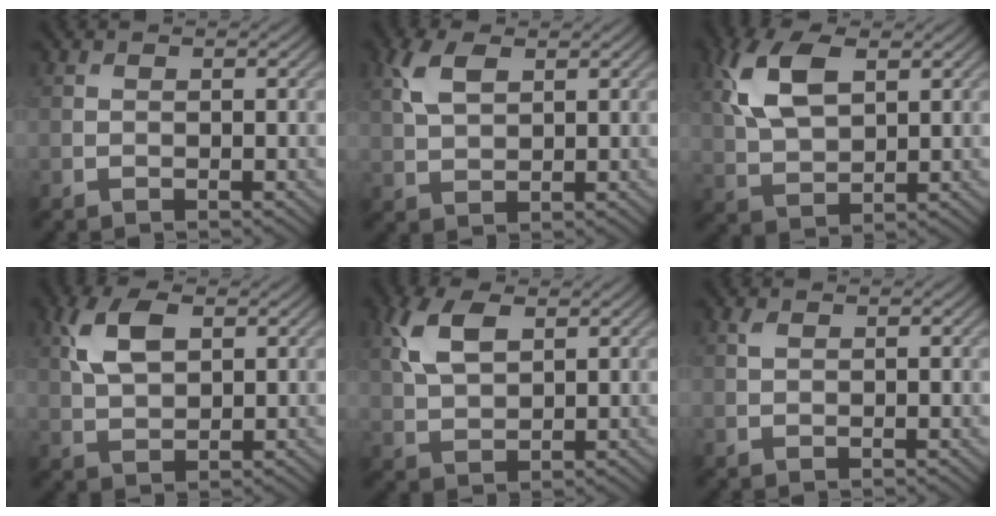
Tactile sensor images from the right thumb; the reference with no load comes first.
{"total": 4.7, "force": [2.1, 2.4, 3.5], "torque": [-0.090, 0.007, 0.043]}
{"total": 9.1, "force": [3.3, 4.8, 7.0], "torque": [-0.167, 0.013, 0.063]}
{"total": 6.4, "force": [2.4, 3.4, 4.9], "torque": [-0.113, 0.007, 0.044]}
{"total": 6.6, "force": [2.8, 3.5, 4.9], "torque": [-0.119, 0.008, 0.054]}
{"total": 0.8, "force": [0.4, 0.4, 0.6], "torque": [-0.019, 0.001, 0.009]}